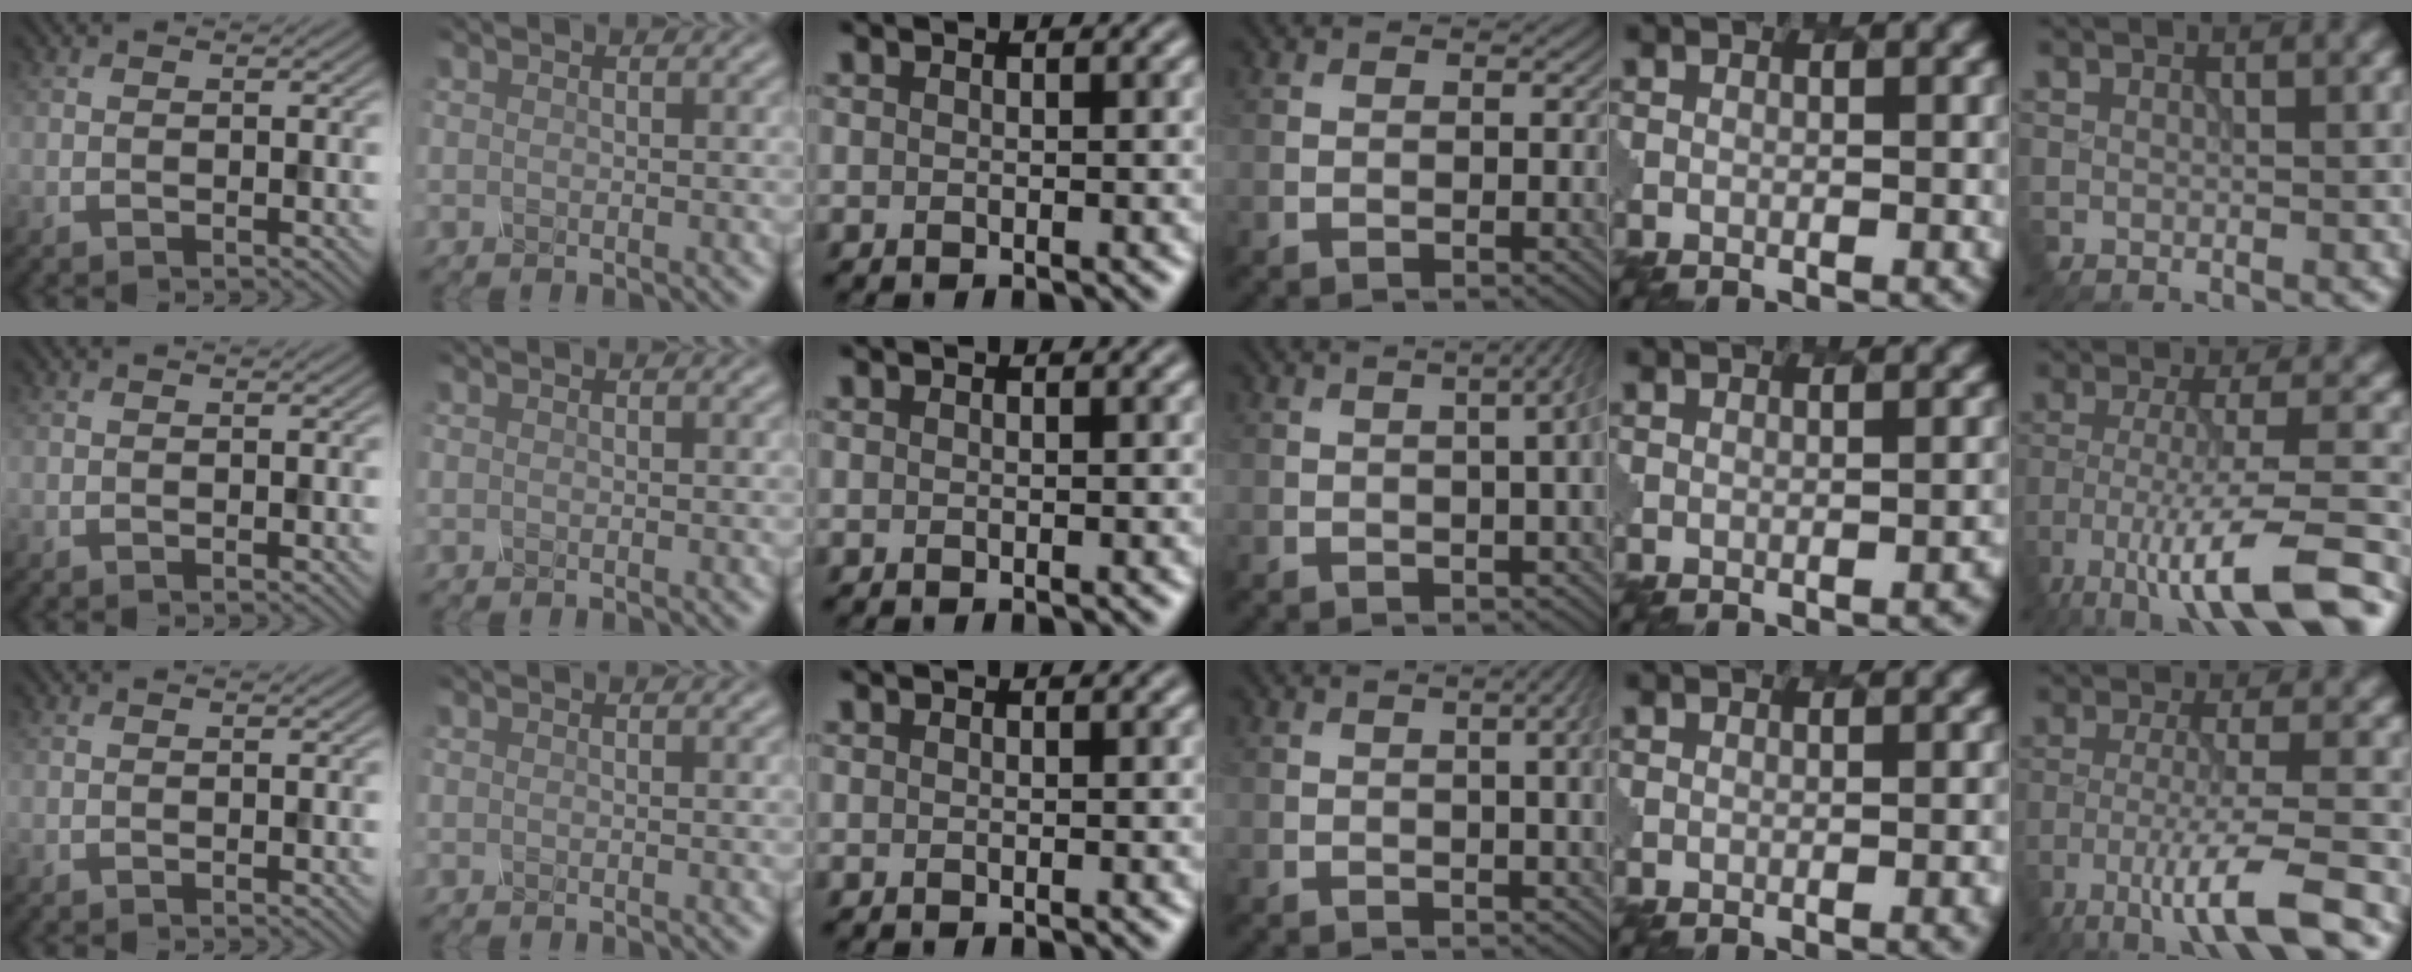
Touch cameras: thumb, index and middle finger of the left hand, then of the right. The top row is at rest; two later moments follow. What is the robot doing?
{"motion": "pour", "object": "mug"}